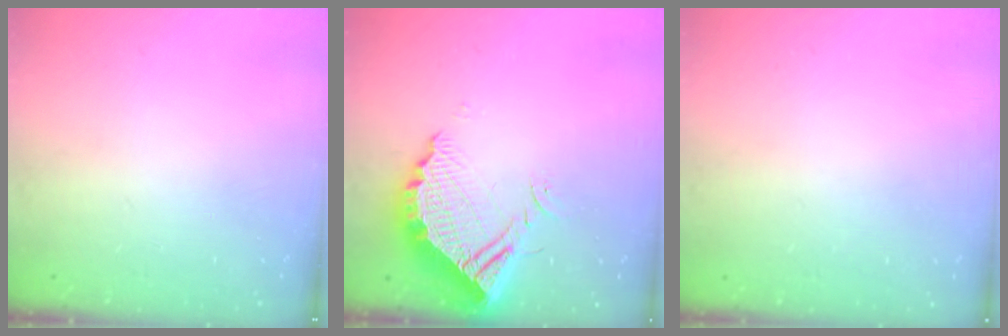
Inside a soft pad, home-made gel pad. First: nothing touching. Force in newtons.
{"total": 14.2, "press": 14.2, "slide": 1.2}
{"total": 3.0, "press": 3.0, "slide": 0.1}